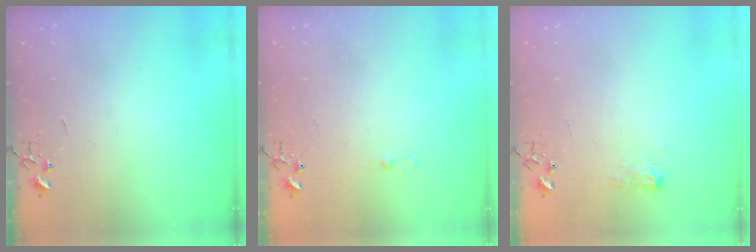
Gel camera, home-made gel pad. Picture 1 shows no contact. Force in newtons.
{"total": 2.5, "press": 2.5, "slide": 0.3}
{"total": 7.3, "press": 7.2, "slide": 0.9}